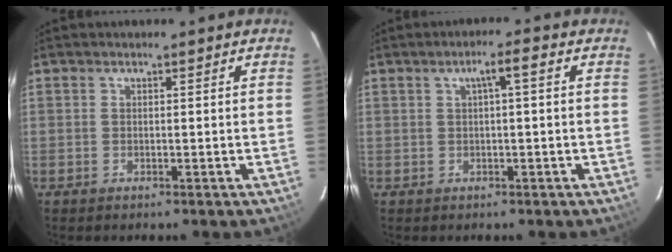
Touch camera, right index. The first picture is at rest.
{"total": 3.2, "force": [0.6, 0.2, 3.2], "torque": [-0.057, 0.009, 0.012]}